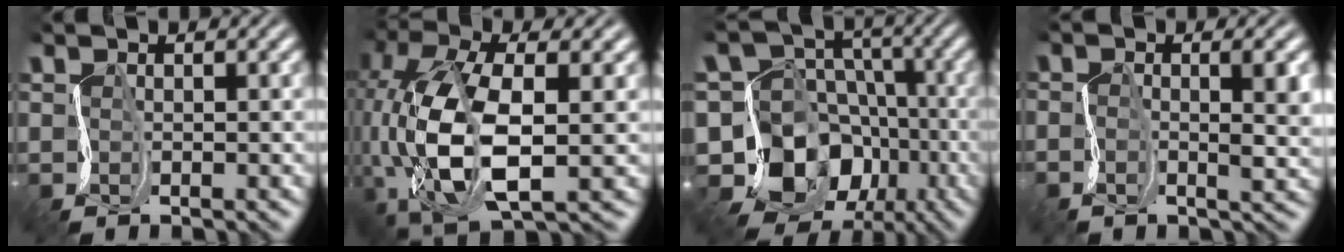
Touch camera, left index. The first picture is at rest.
{"total": 11.2, "force": [-2.4, 5.6, 9.4], "torque": [-0.215, -0.006, -0.044]}
{"total": 13.7, "force": [-6.9, 11.0, 4.5], "torque": [-0.090, -0.001, -0.143]}
{"total": 2.7, "force": [-0.7, 0.6, 2.5], "torque": [-0.053, -0.003, -0.020]}